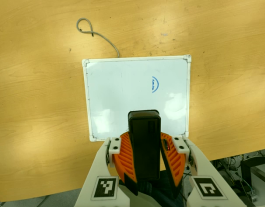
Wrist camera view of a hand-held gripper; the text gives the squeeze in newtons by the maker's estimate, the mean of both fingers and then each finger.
{"total": 10.1, "left": 9.8, "right": 10.4}